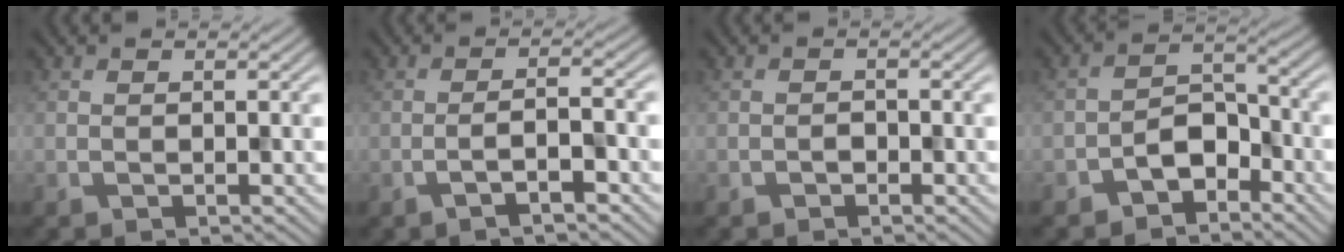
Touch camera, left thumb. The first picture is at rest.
{"total": 3.1, "force": [-1.7, 0.2, 2.6], "torque": [-0.040, 0.014, -0.043]}
{"total": 0.7, "force": [-0.5, 0.4, 0.2], "torque": [-0.004, 0.002, -0.013]}
{"total": 4.9, "force": [-3.4, 2.7, 2.5], "torque": [-0.036, 0.015, -0.073]}